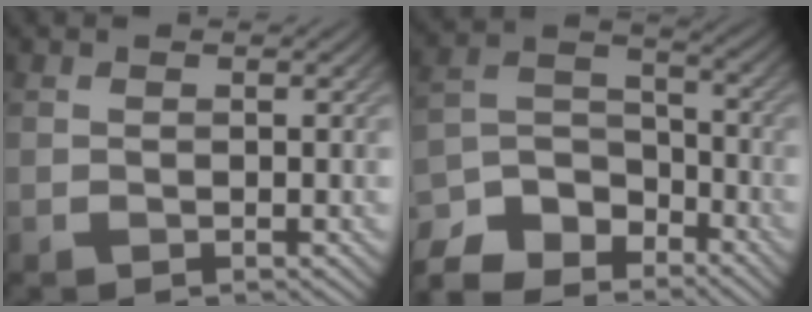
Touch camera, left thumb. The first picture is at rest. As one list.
[{"total": 10.4, "force": [-8.6, 4.5, 3.8], "torque": [-0.107, -0.008, -0.163]}]